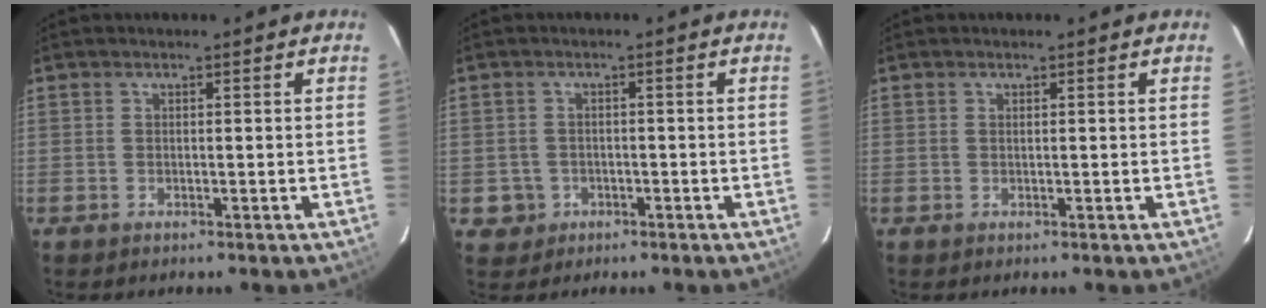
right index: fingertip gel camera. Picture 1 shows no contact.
{"total": 3.8, "force": [-1.1, 3.7, 0.3], "torque": [-0.016, 0.010, -0.010]}
{"total": 0.0}